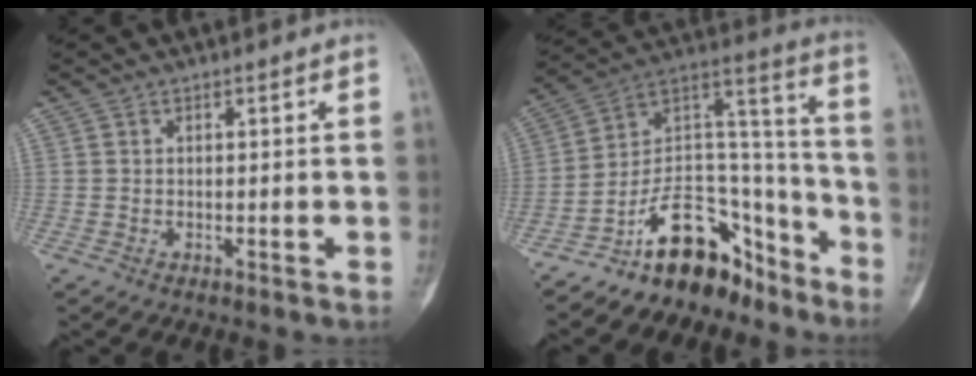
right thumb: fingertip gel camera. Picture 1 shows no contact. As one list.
[{"total": 17.3, "force": [-12.6, 9.3, 7.3], "torque": [-0.072, 0.147, -0.213]}]